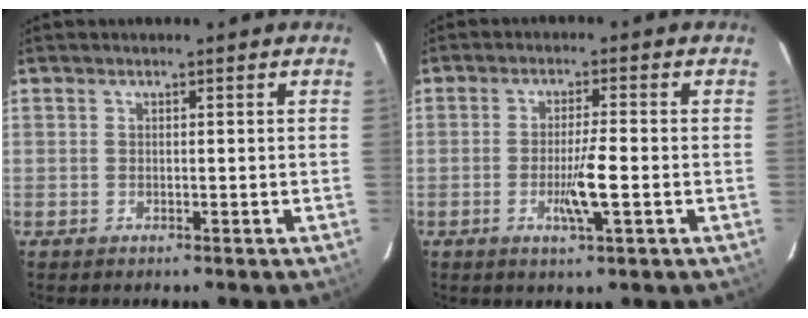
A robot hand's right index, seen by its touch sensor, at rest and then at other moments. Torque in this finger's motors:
{"motor_torque": [0.85, -0.35, 0.45, 0.11]}